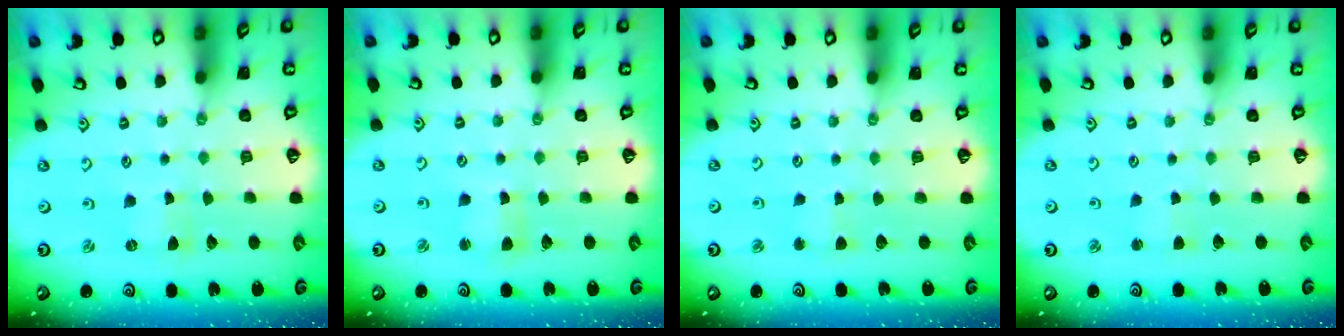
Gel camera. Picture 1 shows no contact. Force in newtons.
{"total": 2.7, "press": 2.7, "slide": 0.2}
{"total": 2.8, "press": 2.8, "slide": 0.3}
{"total": 1.7, "press": 1.6, "slide": 0.2}